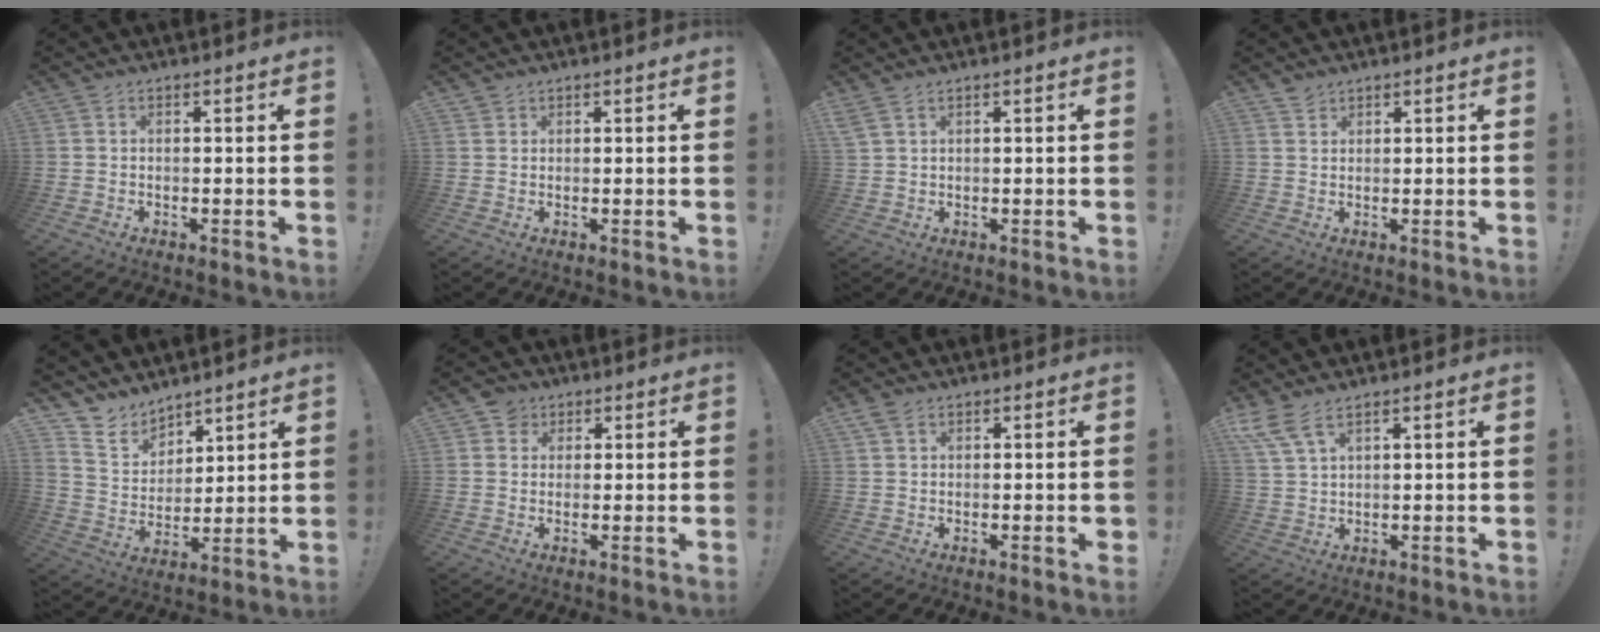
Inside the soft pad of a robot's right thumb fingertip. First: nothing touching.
{"total": 1.0, "force": [0.8, 0.5, 0.0], "torque": [0.006, -0.006, 0.015]}
{"total": 2.6, "force": [1.5, 0.9, 1.9], "torque": [-0.038, -0.003, 0.030]}
{"total": 2.1, "force": [1.8, 0.9, 0.2], "torque": [0.006, -0.016, 0.032]}
{"total": 9.3, "force": [7.8, 4.9, 0.8], "torque": [-0.034, -0.072, 0.156]}
{"total": 4.2, "force": [2.2, 3.5, 0.9], "torque": [-0.013, -0.003, 0.039]}
{"total": 2.4, "force": [1.3, 1.2, 1.6], "torque": [-0.026, -0.002, 0.025]}
{"total": 6.4, "force": [4.6, 1.7, 4.1], "torque": [-0.091, -0.016, 0.090]}